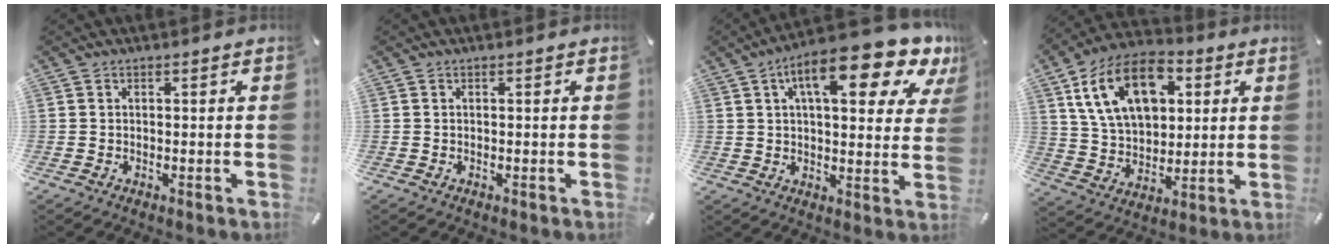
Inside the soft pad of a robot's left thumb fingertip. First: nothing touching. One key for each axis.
{"total": 0.0}
{"total": 17.1, "fx": 9.5, "fy": 5.7, "fz": 13.0, "tx": -0.198, "ty": -0.042, "tz": 0.147}
{"total": 17.4, "fx": 6.8, "fy": 11.6, "fz": 11.0, "tx": -0.208, "ty": -0.008, "tz": 0.121}